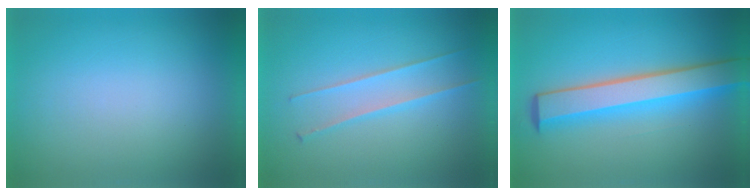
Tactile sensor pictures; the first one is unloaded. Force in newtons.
{"total": 2.4}
{"total": 6.5}